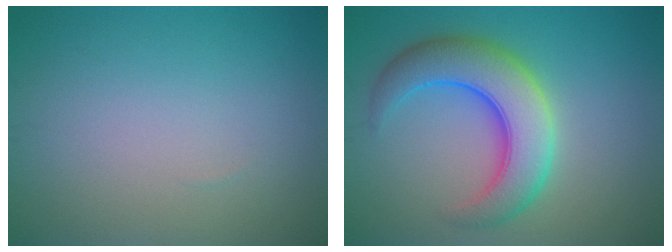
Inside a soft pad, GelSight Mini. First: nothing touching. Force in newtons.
{"total": 7.6, "press": 7.6, "slide": 0.2}